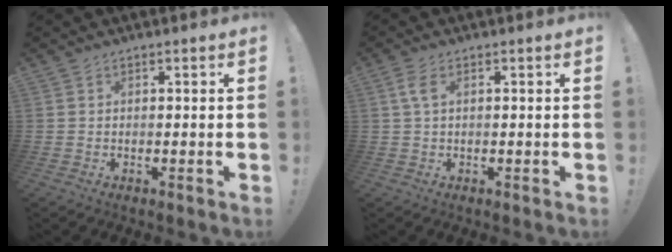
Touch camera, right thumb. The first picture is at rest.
{"total": 3.6, "force": [1.1, 1.6, 3.1], "torque": [-0.057, 0.004, 0.019]}